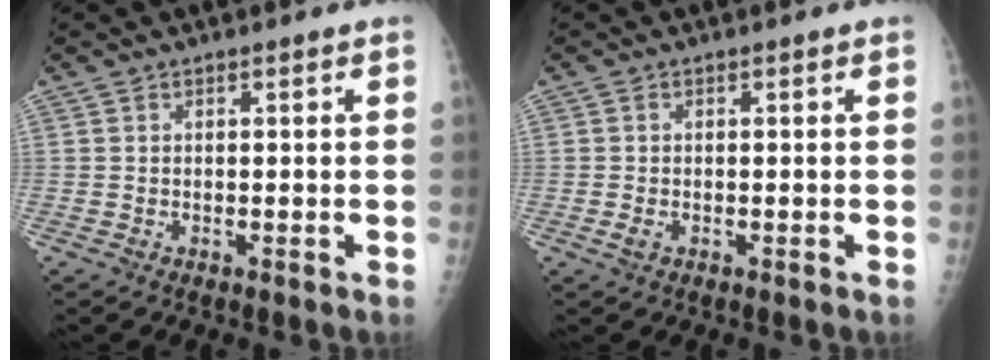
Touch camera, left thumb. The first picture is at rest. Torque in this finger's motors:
{"motor_torque": [0.39, 0.02, 0.18, 0.25, 0.08]}